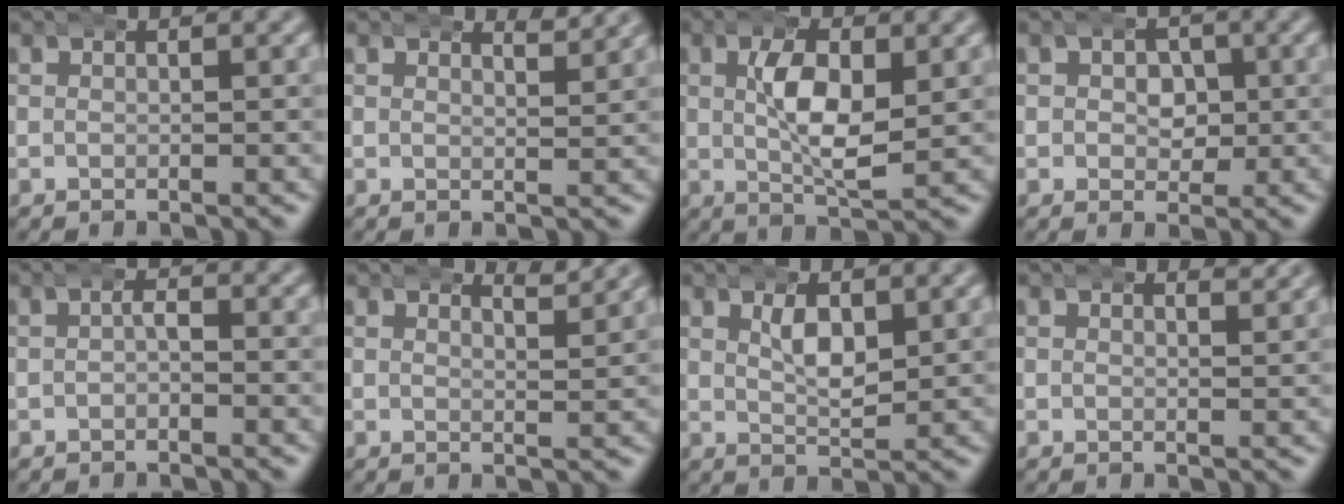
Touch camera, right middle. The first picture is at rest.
{"total": 2.0, "force": [1.9, -0.1, 0.5], "torque": [-0.005, -0.010, 0.030]}
{"total": 4.7, "force": [0.6, 1.7, 4.4], "torque": [-0.078, -0.011, 0.013]}
{"total": 2.5, "force": [0.1, 2.2, 1.0], "torque": [-0.010, -0.008, 0.001]}
{"total": 1.0, "force": [-0.3, 0.5, 0.8], "torque": [-0.015, -0.004, -0.005]}
{"total": 2.4, "force": [2.3, -0.1, 0.7], "torque": [-0.009, -0.012, 0.037]}
{"total": 2.4, "force": [1.1, 0.9, 2.0], "torque": [-0.032, -0.012, 0.020]}
{"total": 1.5, "force": [1.5, 0.1, 0.5], "torque": [-0.002, -0.005, 0.021]}